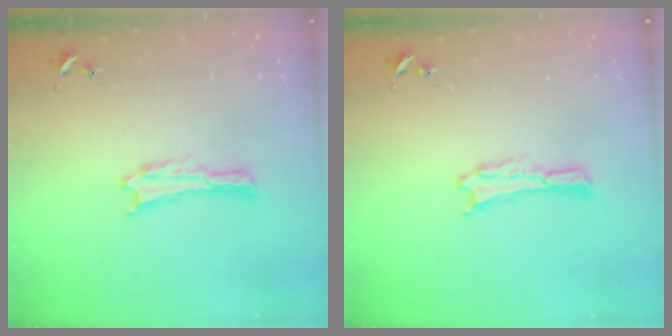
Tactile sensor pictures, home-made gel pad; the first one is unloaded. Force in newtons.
{"total": 0.0}